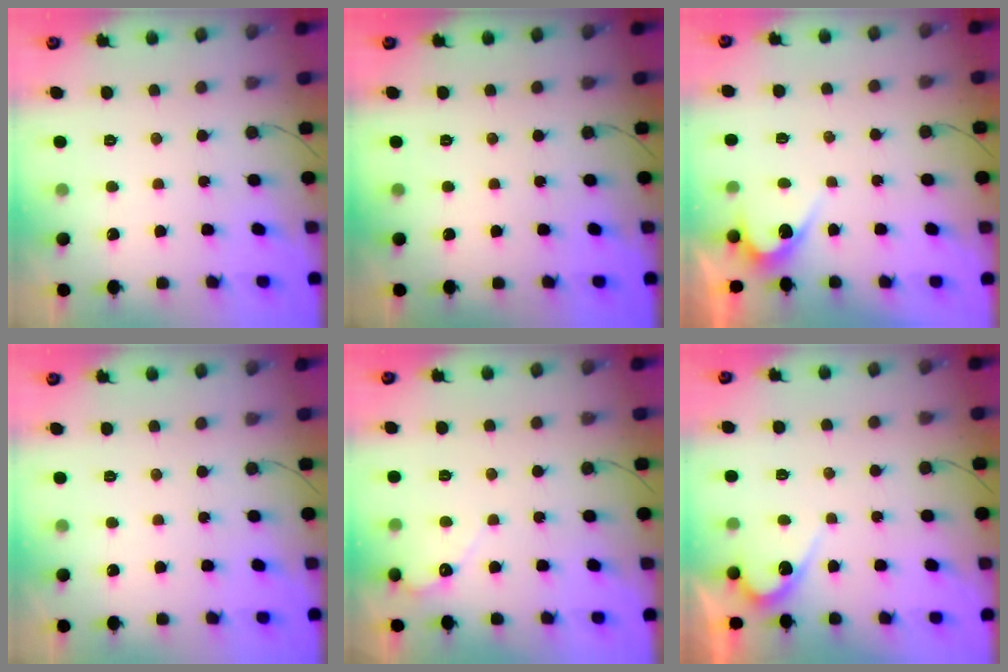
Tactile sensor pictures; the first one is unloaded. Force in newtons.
{"total": 0.0}
{"total": 3.0, "press": 3.0, "slide": 0.3}
{"total": 0.0}
{"total": 2.7, "press": 2.7, "slide": 0.2}
{"total": 4.4, "press": 4.4, "slide": 0.3}